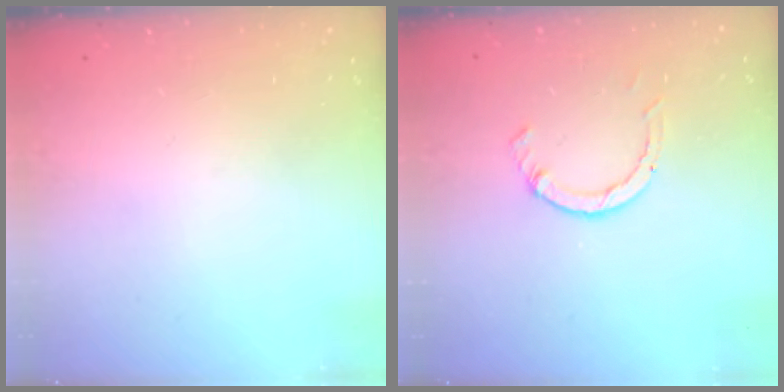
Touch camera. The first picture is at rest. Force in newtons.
{"total": 2.3, "press": 2.3, "slide": 0.3}